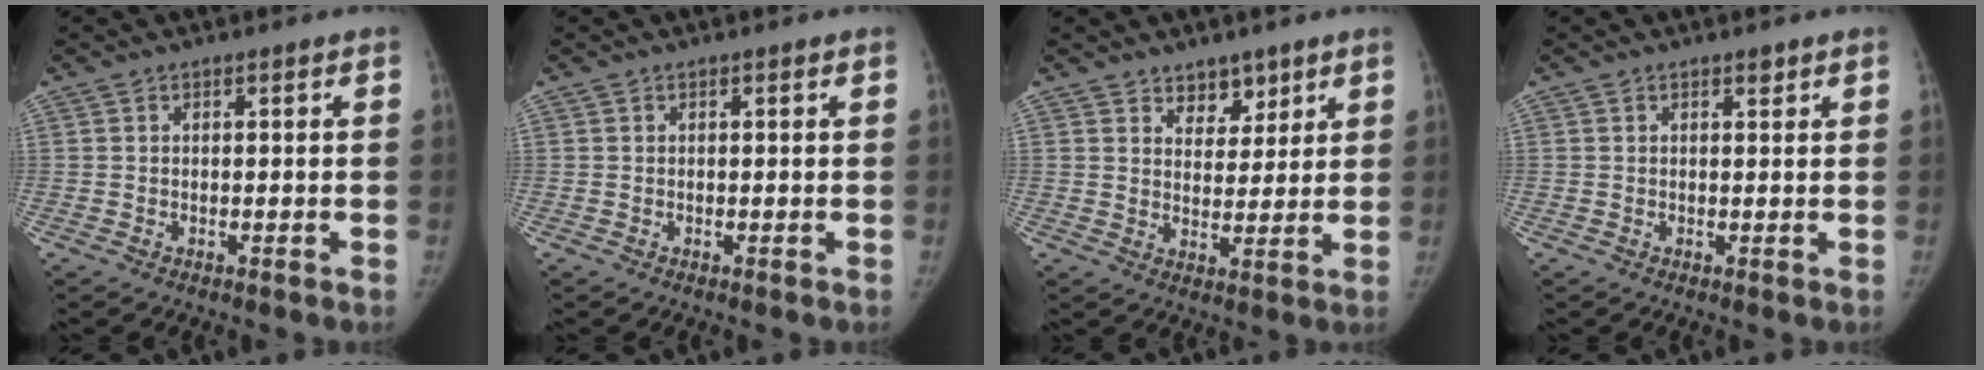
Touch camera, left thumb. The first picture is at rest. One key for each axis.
{"total": 0.0}
{"total": 5.0, "fx": 3.7, "fy": 3.1, "fz": 1.5, "tx": 0.013, "ty": -0.025, "tz": 0.060}
{"total": 0.8, "fx": 0.6, "fy": 0.4, "fz": 0.4, "tx": 0.003, "ty": -0.003, "tz": 0.008}